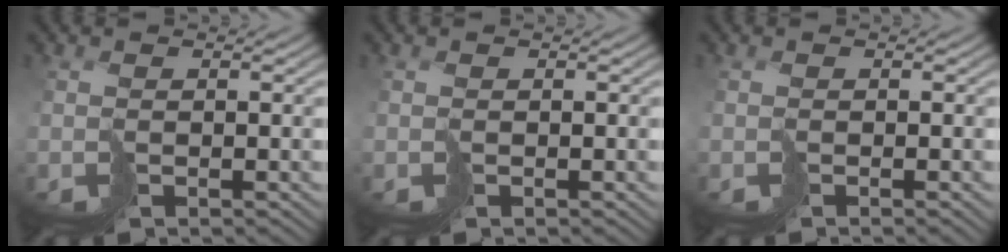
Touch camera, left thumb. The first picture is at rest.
{"total": 0.0}
{"total": 0.6, "force": [-0.4, -0.4, 0.0], "torque": [0.002, 0.004, -0.007]}